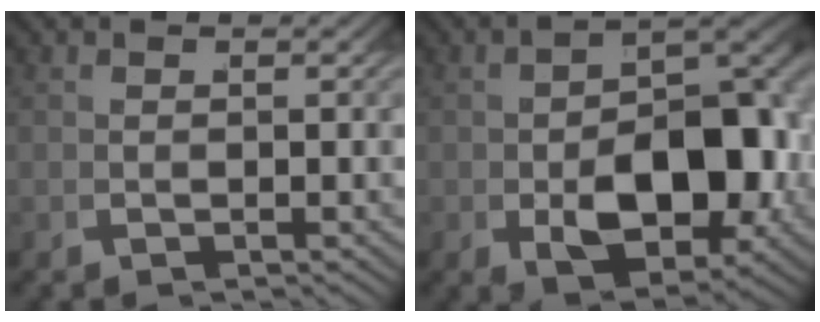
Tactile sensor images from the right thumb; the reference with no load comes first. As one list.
[{"total": 11.4, "force": [-1.6, 6.4, 9.3], "torque": [-0.154, -0.022, -0.007]}]